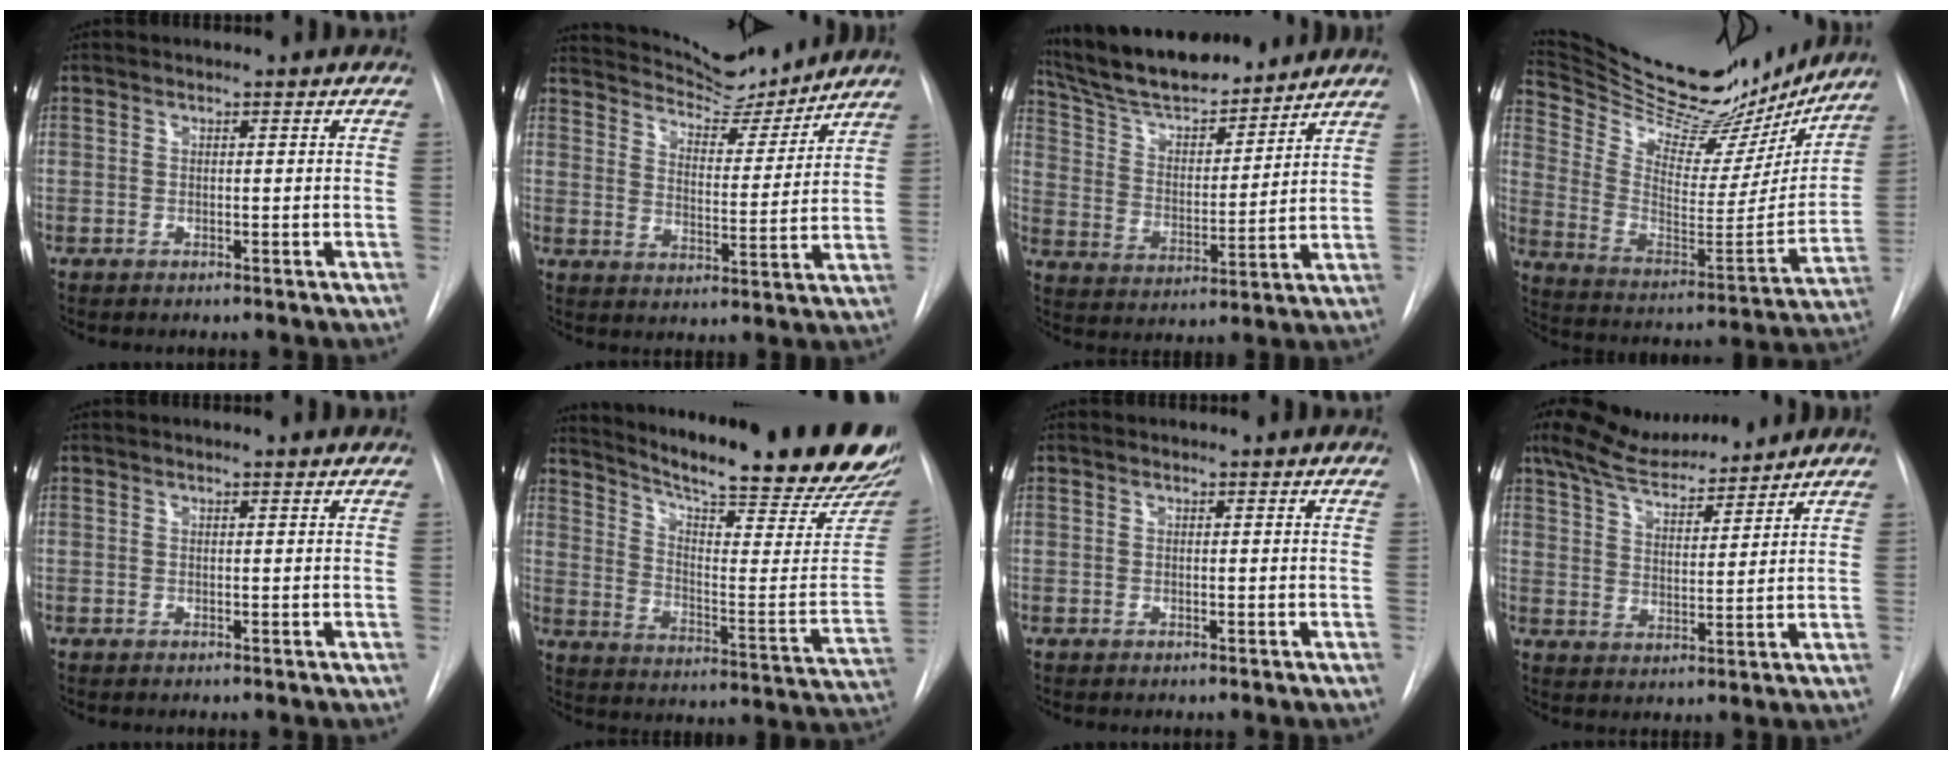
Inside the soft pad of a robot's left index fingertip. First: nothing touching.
{"total": 13.0, "force": [12.4, 1.8, 3.2], "torque": [-0.053, -0.017, 0.184]}
{"total": 16.8, "force": [15.1, 3.3, 6.7], "torque": [-0.118, 0.011, 0.257]}
{"total": 27.0, "force": [24.1, 7.0, 10.1], "torque": [-0.167, -0.038, 0.349]}
{"total": 1.5, "force": [1.4, -0.2, 0.3], "torque": [-0.009, 0.000, 0.013]}
{"total": 30.6, "force": [25.4, 3.7, 16.7], "torque": [-0.235, -0.097, 0.323]}
{"total": 0.0}
{"total": 10.7, "force": [9.6, 1.8, 4.4], "torque": [-0.077, 0.006, 0.165]}